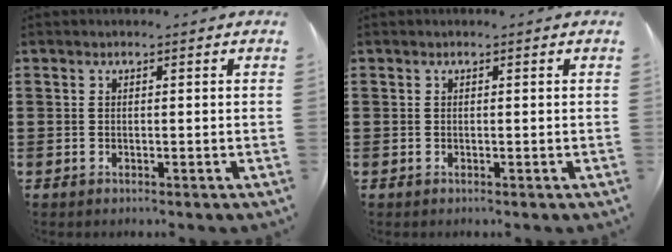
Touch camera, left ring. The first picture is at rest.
{"total": 0.0}